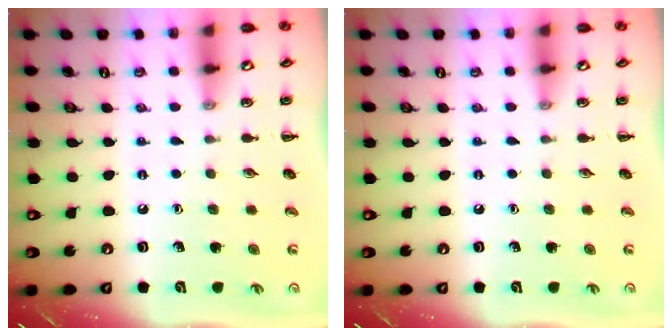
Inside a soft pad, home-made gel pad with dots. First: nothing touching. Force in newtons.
{"total": 0.0}